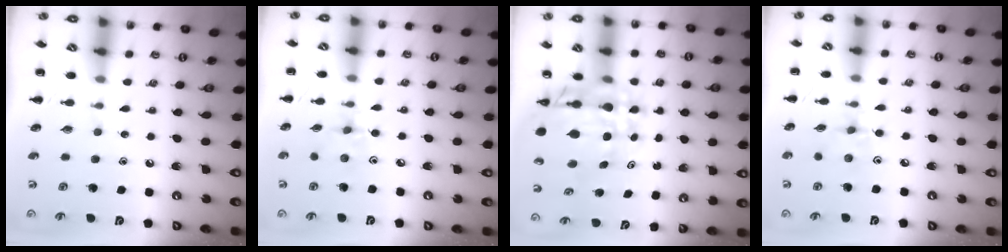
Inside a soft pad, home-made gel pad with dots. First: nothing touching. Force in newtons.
{"total": 2.7, "press": 2.7, "slide": 0.5}
{"total": 11.0, "press": 10.4, "slide": 3.7}
{"total": 2.7, "press": 2.7, "slide": 0.5}